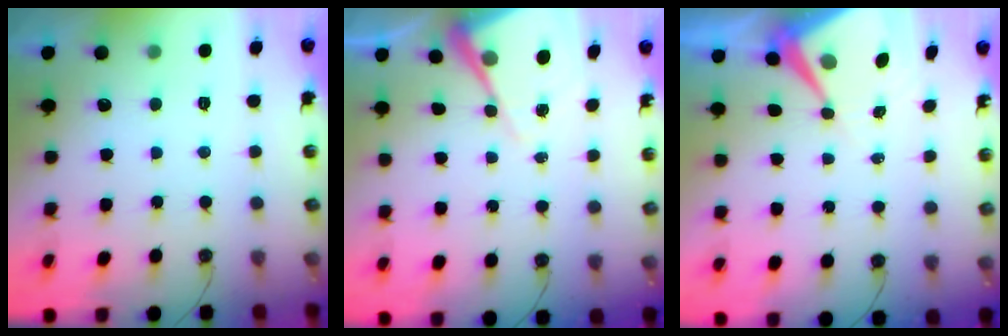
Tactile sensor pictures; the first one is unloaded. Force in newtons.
{"total": 8.4, "press": 8.4, "slide": 0.5}
{"total": 8.4, "press": 8.3, "slide": 0.9}